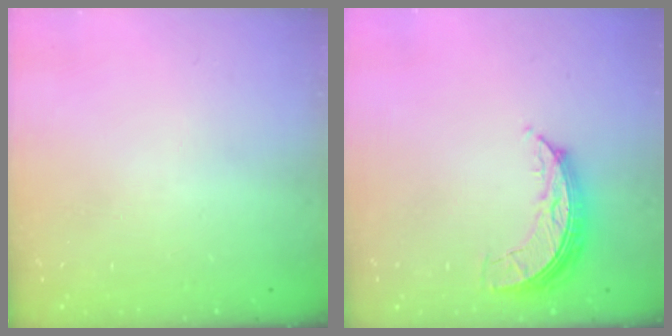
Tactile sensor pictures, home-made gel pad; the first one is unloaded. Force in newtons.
{"total": 7.2, "press": 7.2, "slide": 0.3}